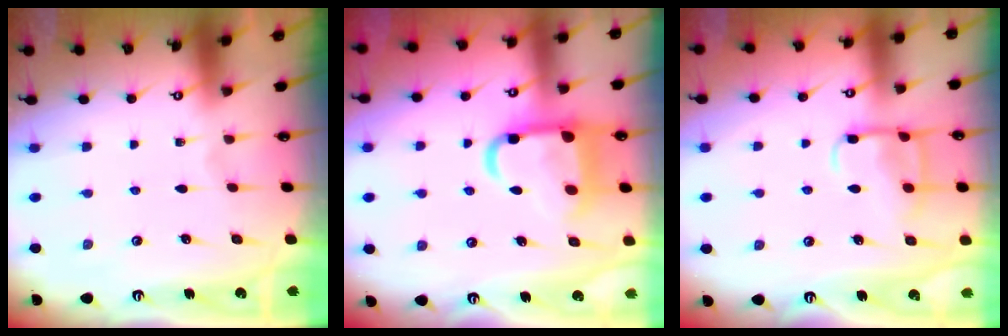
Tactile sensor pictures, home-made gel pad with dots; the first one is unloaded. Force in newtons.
{"total": 14.1, "press": 14.0, "slide": 1.7}
{"total": 10.6, "press": 10.5, "slide": 1.1}